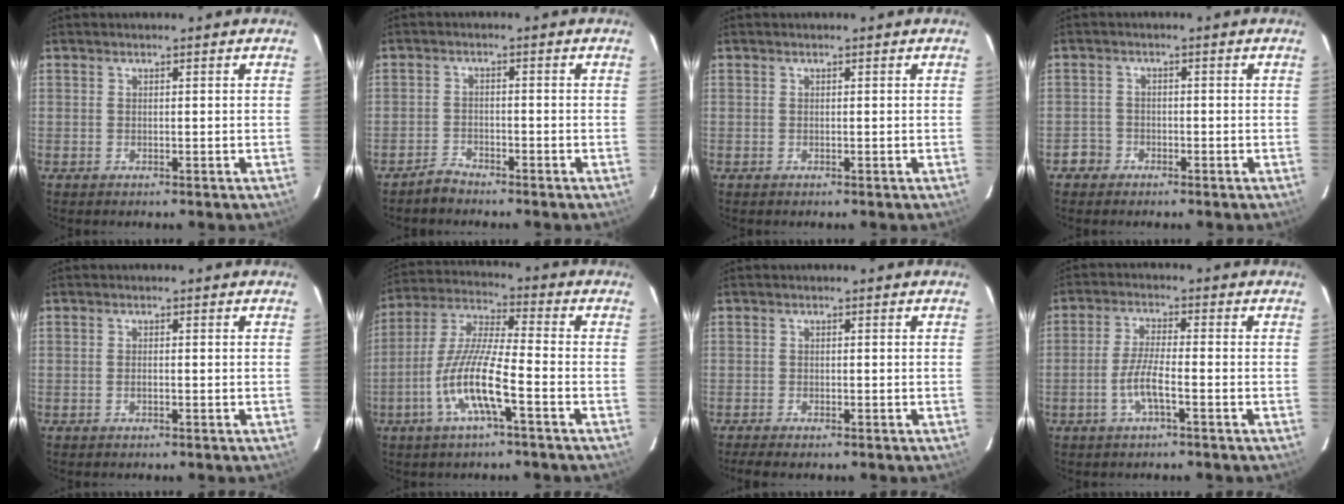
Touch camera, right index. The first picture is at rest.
{"total": 2.6, "force": [-2.4, 0.9, 0.2], "torque": [-0.009, 0.006, -0.047]}
{"total": 0.0}
{"total": 2.8, "force": [-1.6, 2.2, -0.3], "torque": [0.003, 0.017, -0.030]}
{"total": 0.8, "force": [-0.4, 0.3, 0.6], "torque": [-0.012, 0.000, -0.006]}
{"total": 11.7, "force": [-4.9, 1.3, 10.6], "torque": [-0.220, -0.004, -0.097]}
{"total": 2.9, "force": [-2.4, 0.6, 1.5], "torque": [-0.040, -0.011, -0.040]}
{"total": 5.3, "force": [-2.4, 0.6, 4.7], "torque": [-0.099, -0.001, -0.046]}